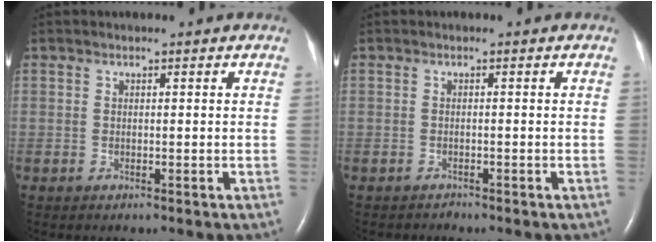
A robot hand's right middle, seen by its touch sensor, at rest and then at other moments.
{"total": 0.7, "force": [-0.7, 0.1, -0.3], "torque": [-0.004, -0.005, -0.011]}